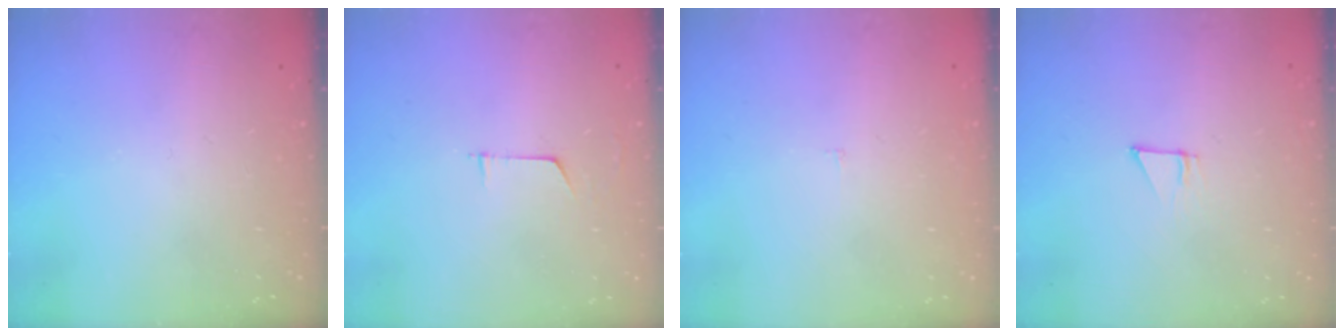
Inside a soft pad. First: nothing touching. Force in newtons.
{"total": 3.2, "press": 3.2, "slide": 0.3}
{"total": 1.8, "press": 1.8, "slide": 0.1}
{"total": 4.9, "press": 4.9, "slide": 0.3}